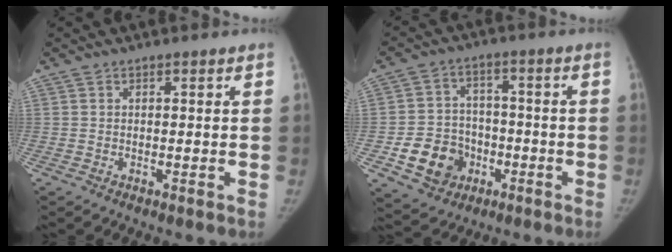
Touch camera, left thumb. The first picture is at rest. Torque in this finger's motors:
{"motor_torque": [-0.48, 1.98, 0.26, -0.25, 0.04]}